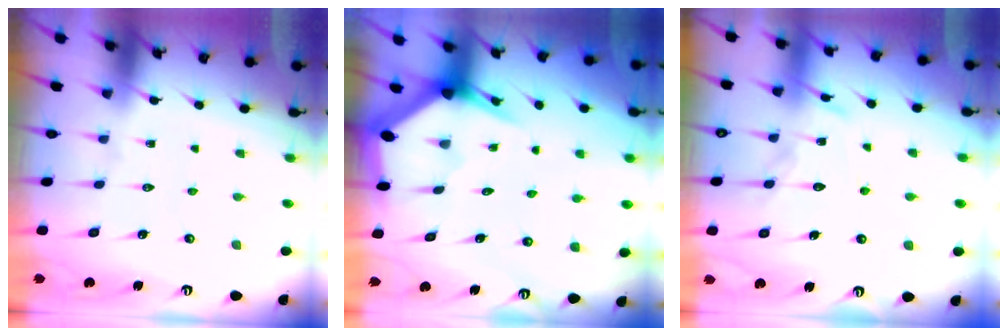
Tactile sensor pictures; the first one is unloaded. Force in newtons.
{"total": 3.5, "press": 3.5, "slide": 0.0}
{"total": 12.7, "press": 12.7, "slide": 1.0}